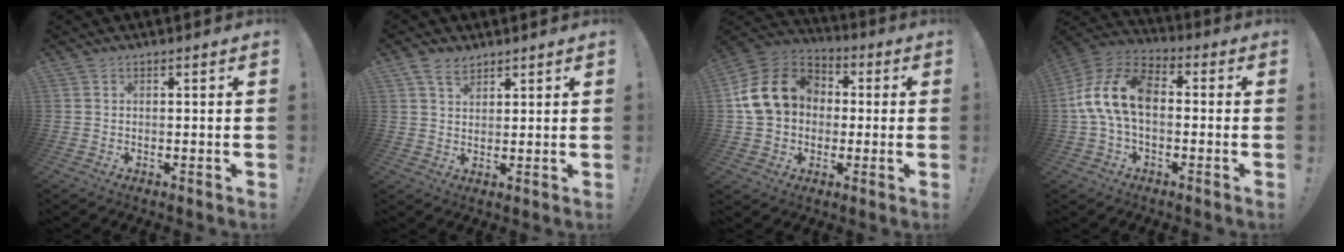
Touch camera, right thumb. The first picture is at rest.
{"total": 5.0, "force": [3.3, 3.0, 2.2], "torque": [-0.045, -0.008, 0.064]}
{"total": 17.1, "force": [3.1, 13.4, 10.1], "torque": [-0.173, 0.011, 0.061]}
{"total": 14.9, "force": [-0.4, 9.2, 11.7], "torque": [-0.229, 0.018, -0.001]}